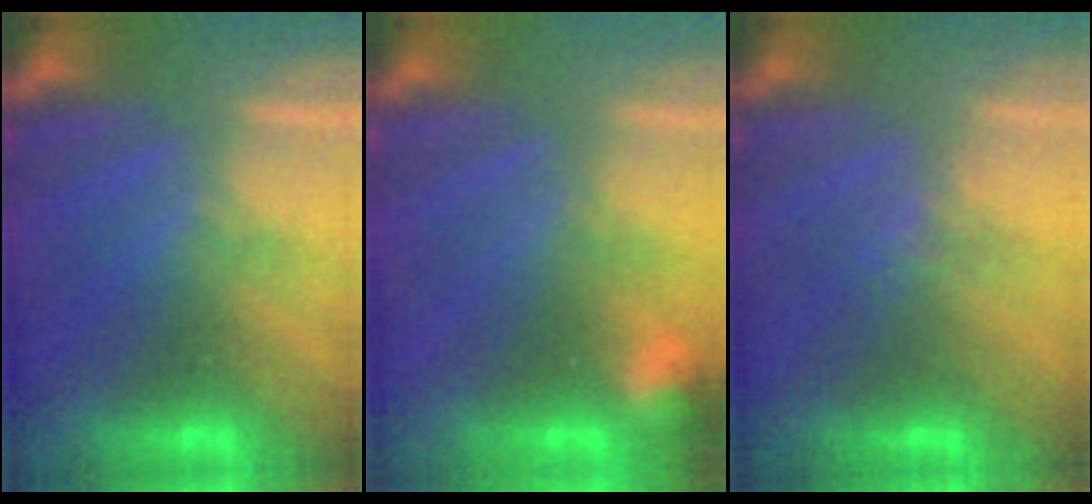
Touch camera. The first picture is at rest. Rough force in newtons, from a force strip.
{"total": 3.0}
{"total": 2.2}